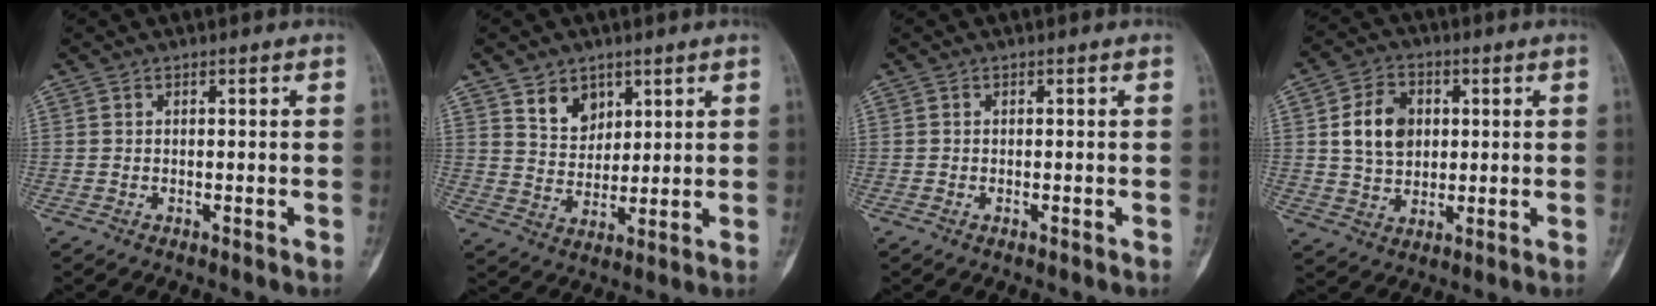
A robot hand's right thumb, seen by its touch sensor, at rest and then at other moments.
{"total": 6.7, "force": [3.9, 4.8, 2.7], "torque": [-0.020, -0.029, 0.077]}
{"total": 0.0}
{"total": 9.6, "force": [1.8, 7.3, 6.0], "torque": [-0.082, -0.002, 0.033]}